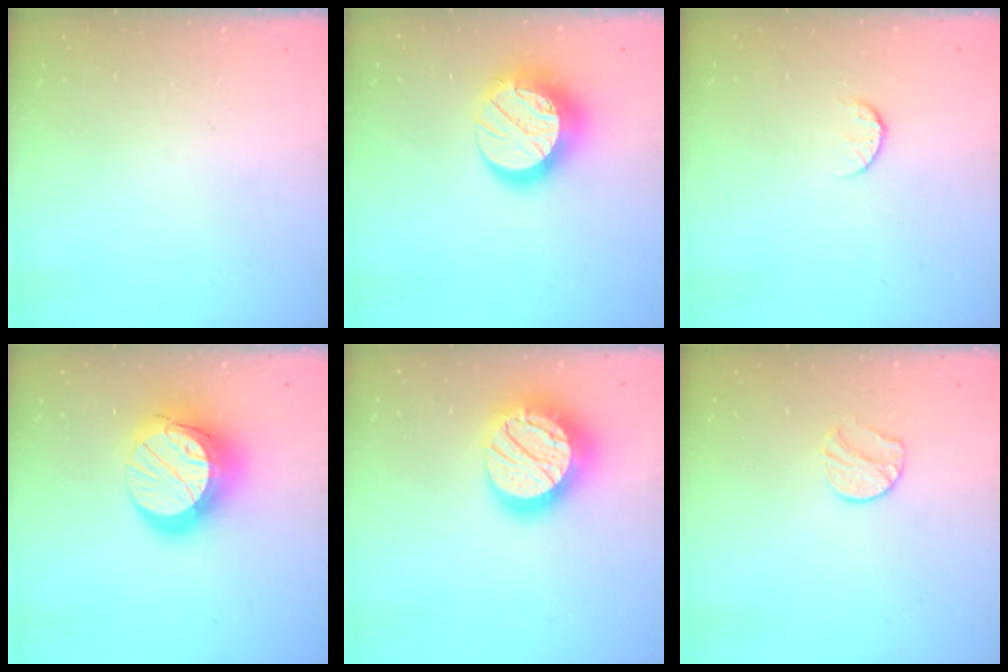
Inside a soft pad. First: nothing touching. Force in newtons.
{"total": 13.9, "press": 13.9, "slide": 1.0}
{"total": 6.5, "press": 6.4, "slide": 0.7}
{"total": 18.5, "press": 18.5, "slide": 1.3}
{"total": 20.3, "press": 20.3, "slide": 1.5}
{"total": 7.8, "press": 7.8, "slide": 0.5}